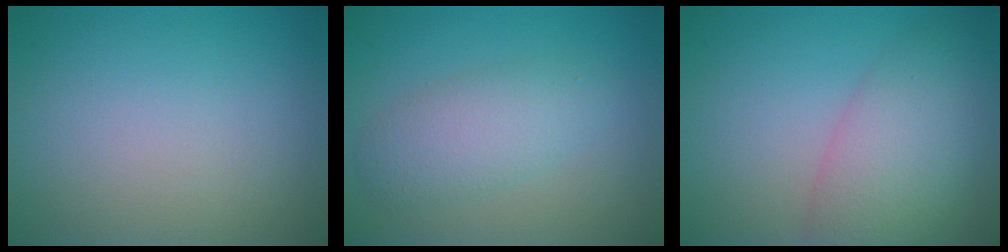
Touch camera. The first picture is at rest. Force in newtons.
{"total": 3.6, "press": 3.6, "slide": 0.2}
{"total": 6.7, "press": 6.7, "slide": 0.5}